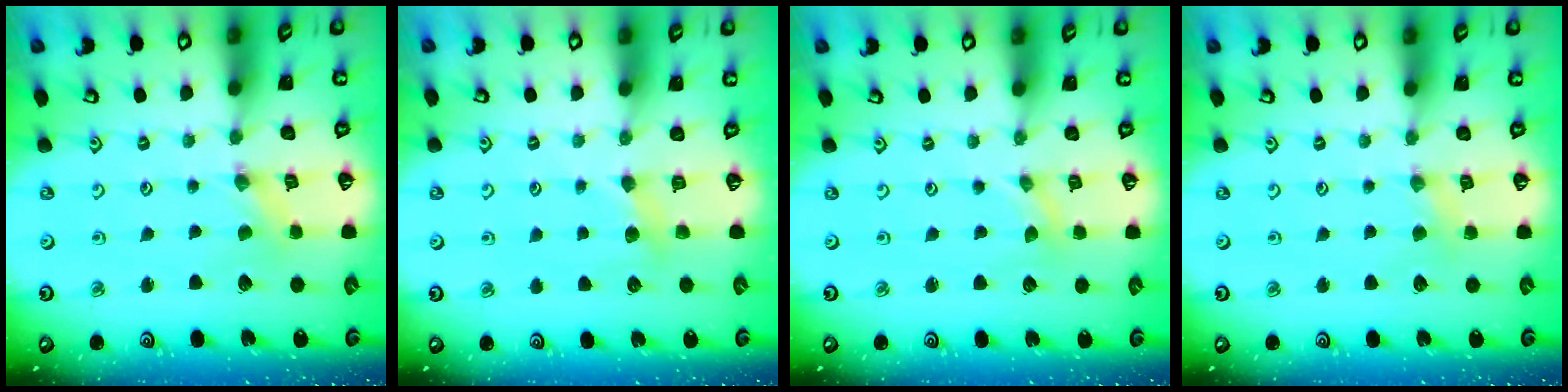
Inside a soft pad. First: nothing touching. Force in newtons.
{"total": 3.5, "press": 3.5, "slide": 0.4}
{"total": 0.0}
{"total": 2.9, "press": 2.9, "slide": 0.5}